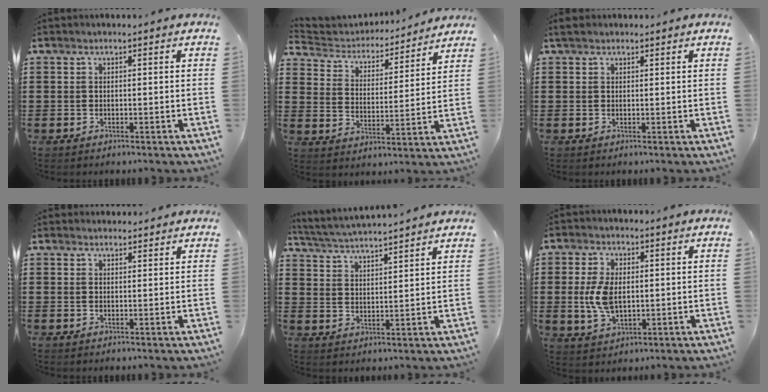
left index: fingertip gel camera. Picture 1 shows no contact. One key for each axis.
{"total": 3.8, "fx": 3.7, "fy": 1.0, "fz": 0.2, "tx": -0.029, "ty": -0.029, "tz": 0.056}
{"total": 1.3, "fx": 1.0, "fy": 0.7, "fz": 0.5, "tx": -0.013, "ty": 0.004, "tz": 0.018}
{"total": 1.6, "fx": 1.5, "fy": 0.3, "fz": 0.0, "tx": -0.004, "ty": 0.003, "tz": 0.030}
{"total": 3.9, "fx": 3.8, "fy": -0.5, "fz": 0.7, "tx": -0.031, "ty": -0.025, "tz": 0.062}
{"total": 6.6, "fx": 0.5, "fy": 3.8, "fz": 5.3, "tx": -0.134, "ty": 0.002, "tz": 0.002}